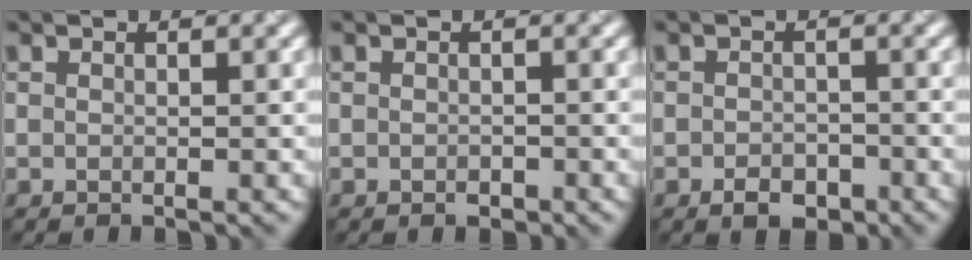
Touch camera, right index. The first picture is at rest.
{"total": 0.6, "force": [-0.3, 0.5, 0.3], "torque": [-0.004, -0.004, -0.004]}
{"total": 2.2, "force": [-1.2, 1.5, 1.1], "torque": [-0.014, 0.001, -0.025]}